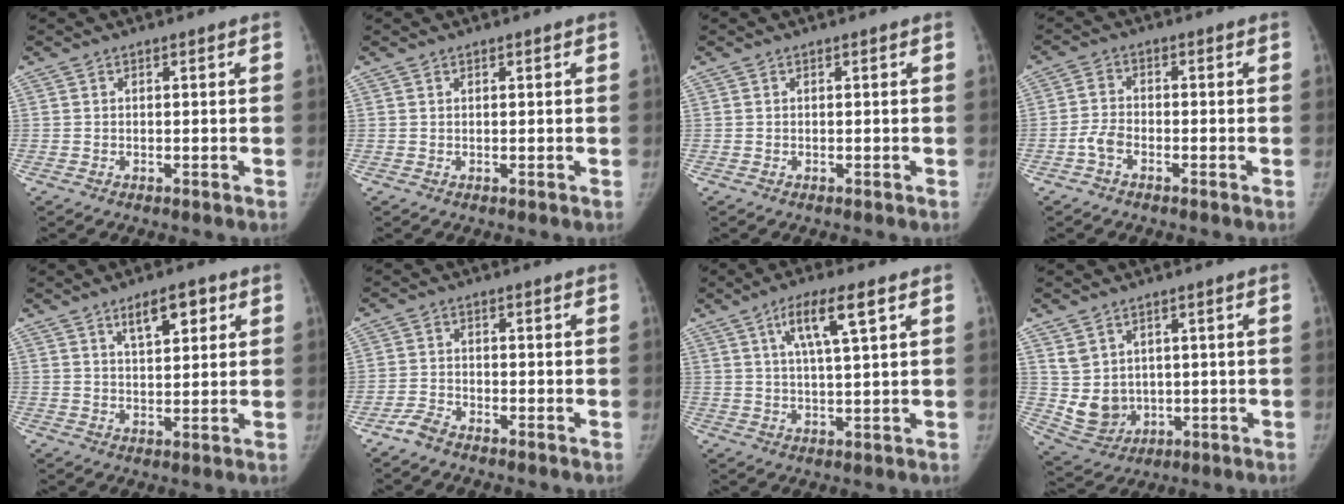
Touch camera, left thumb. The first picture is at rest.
{"total": 0.0}
{"total": 0.0}
{"total": 3.5, "force": [-1.9, 2.0, 2.2], "torque": [-0.046, 0.014, -0.041]}
{"total": 6.7, "force": [3.5, 2.8, 5.0], "torque": [-0.061, -0.013, 0.054]}
{"total": 2.9, "force": [-2.6, 0.9, 1.0], "torque": [-0.026, 0.008, -0.053]}
{"total": 8.5, "force": [3.9, 1.4, 7.4], "torque": [-0.138, -0.006, 0.071]}
{"total": 7.7, "force": [1.1, 6.8, 3.4], "torque": [-0.043, -0.006, 0.047]}